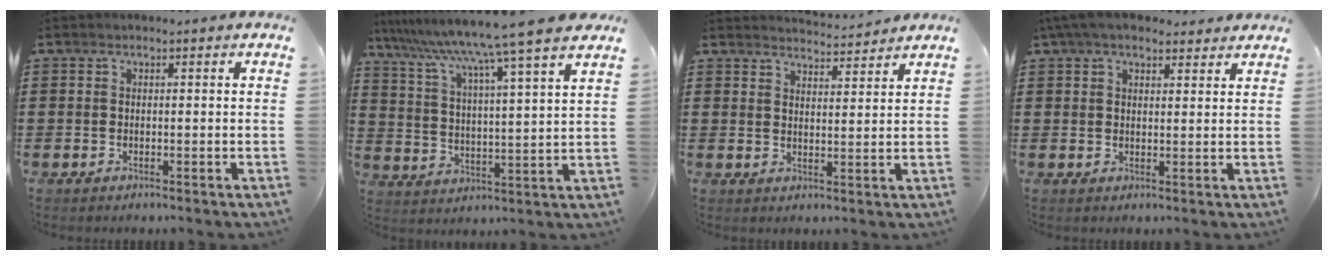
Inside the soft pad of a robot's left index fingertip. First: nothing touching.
{"total": 9.5, "force": [8.0, -1.9, 4.6], "torque": [-0.122, -0.058, 0.125]}
{"total": 3.5, "force": [3.5, 0.0, 0.3], "torque": [-0.008, -0.020, 0.060]}
{"total": 4.7, "force": [3.8, 1.4, 2.4], "torque": [-0.057, -0.001, 0.071]}